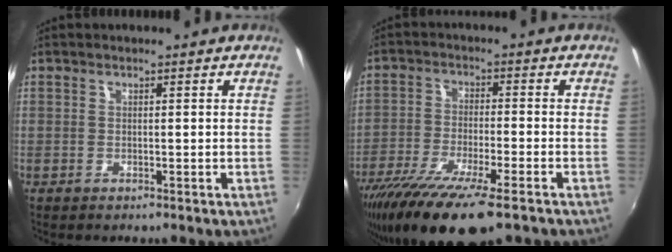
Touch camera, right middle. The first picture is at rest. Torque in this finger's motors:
{"motor_torque": [1.30, -0.84, 0.44, 0.21]}